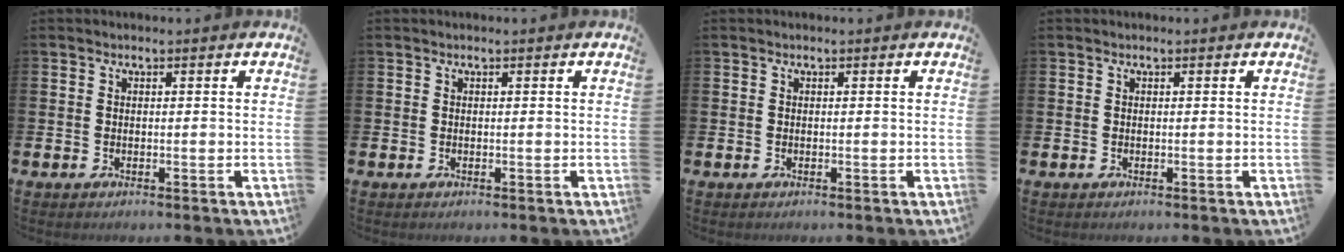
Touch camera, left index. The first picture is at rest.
{"total": 0.0}
{"total": 0.0}
{"total": 0.0}